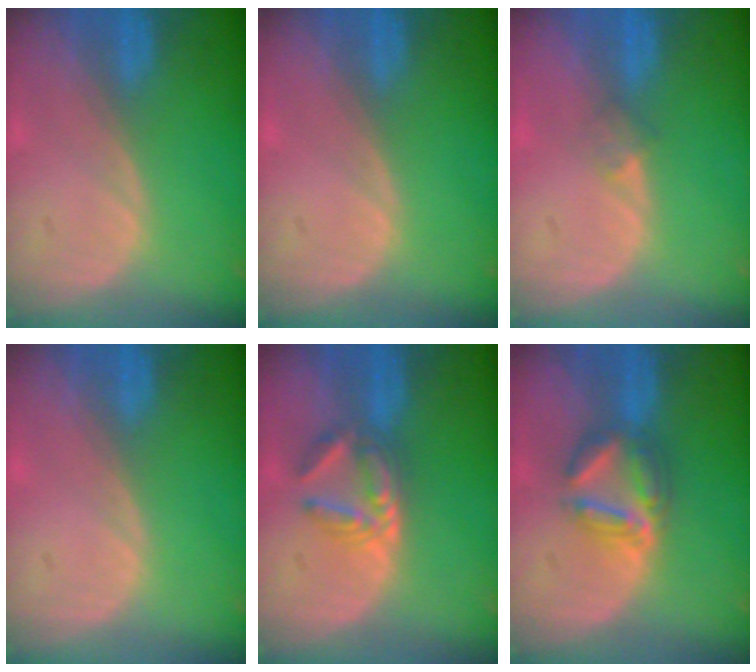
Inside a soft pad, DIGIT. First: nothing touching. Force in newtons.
{"total": 0.0}
{"total": 1.5, "press": 1.2, "slide": 1.0}
{"total": 0.0}
{"total": 5.8, "press": 4.9, "slide": 3.1}
{"total": 5.9, "press": 5.8, "slide": 1.4}